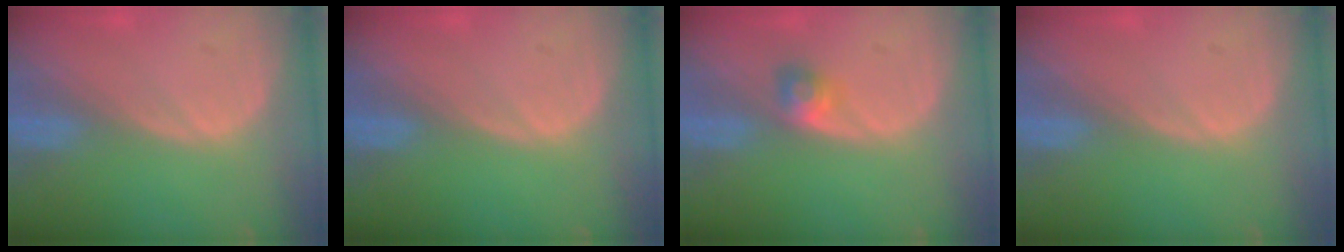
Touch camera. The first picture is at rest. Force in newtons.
{"total": 0.0}
{"total": 2.6, "press": 2.3, "slide": 1.1}
{"total": 0.0}